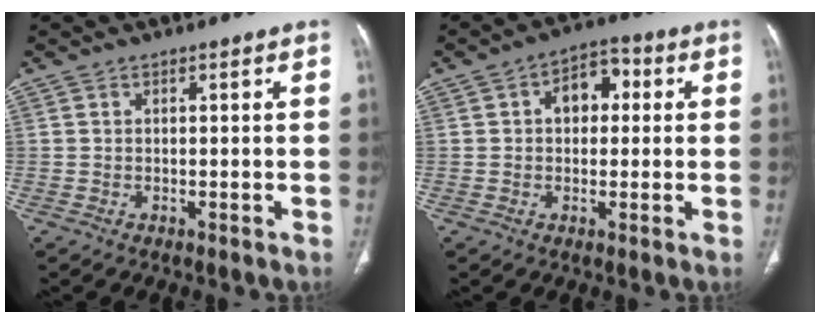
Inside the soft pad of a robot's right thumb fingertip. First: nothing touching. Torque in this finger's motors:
{"motor_torque": [0.76, 1.17, 0.64, 0.34, 0.07]}